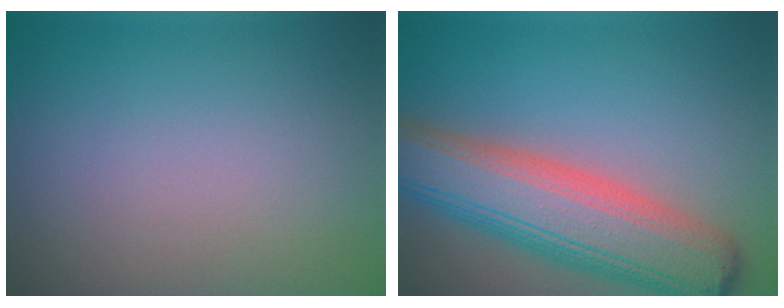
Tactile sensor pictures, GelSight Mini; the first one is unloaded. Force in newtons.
{"total": 10.0, "press": 10.0, "slide": 0.5}